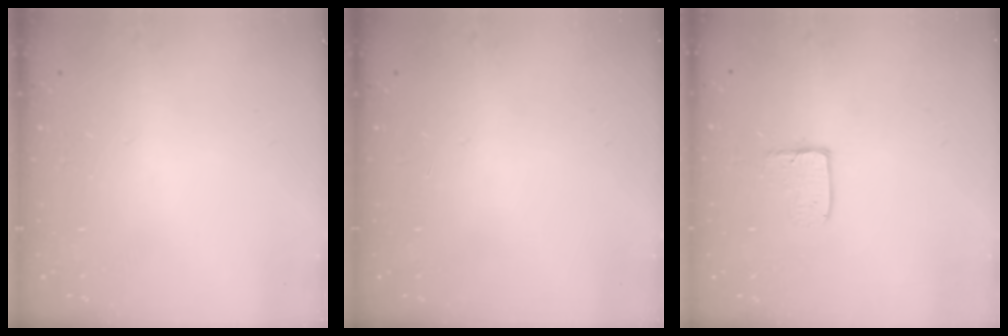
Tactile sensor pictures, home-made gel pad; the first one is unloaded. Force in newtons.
{"total": 0.0}
{"total": 4.0, "press": 4.0, "slide": 0.4}